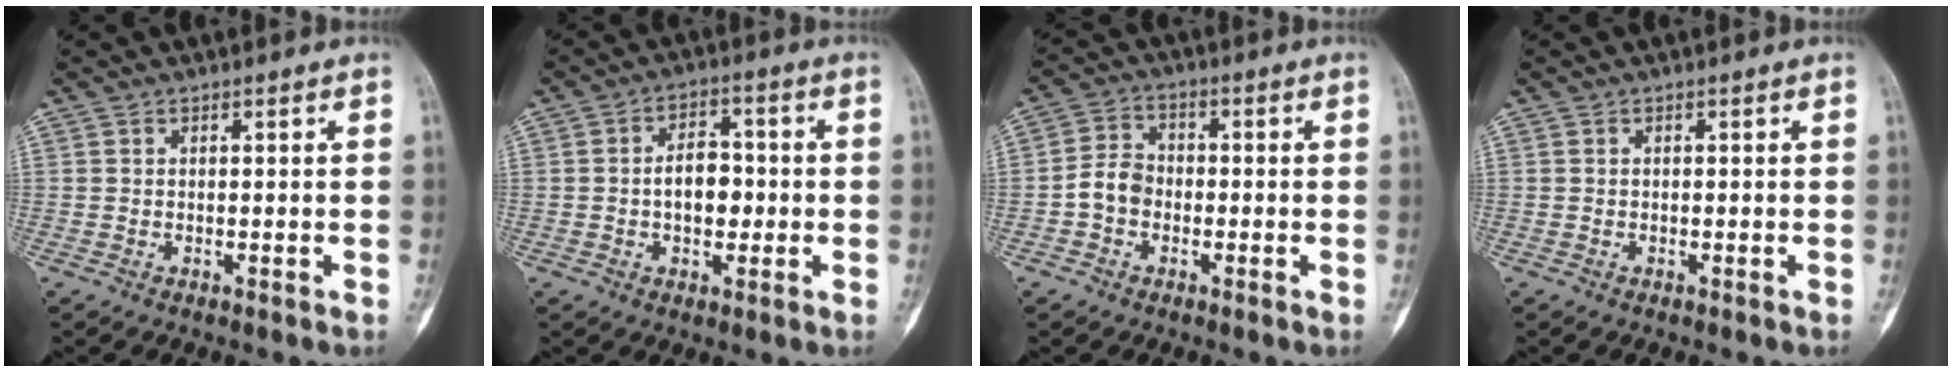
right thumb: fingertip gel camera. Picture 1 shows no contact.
{"total": 7.0, "force": [-0.6, 4.6, 5.3], "torque": [-0.062, 0.015, -0.014]}
{"total": 5.4, "force": [-1.5, 4.3, 2.9], "torque": [-0.042, 0.022, -0.038]}
{"total": 0.0}